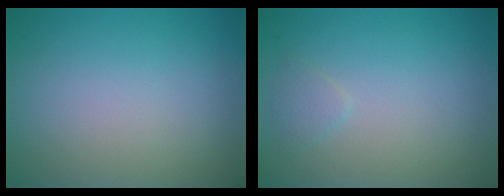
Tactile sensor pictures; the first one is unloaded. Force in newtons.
{"total": 0.9, "press": 0.9, "slide": 0.0}